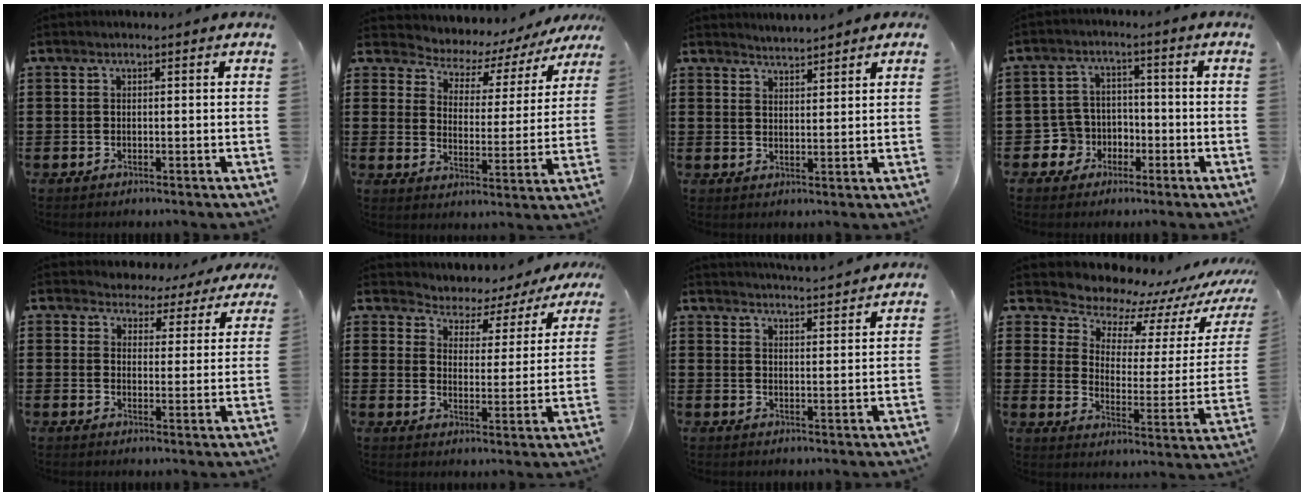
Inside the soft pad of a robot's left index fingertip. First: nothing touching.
{"total": 3.4, "force": [3.2, 1.1, 0.3], "torque": [-0.033, -0.031, 0.043]}
{"total": 2.6, "force": [2.6, -0.1, 0.0], "torque": [-0.008, -0.004, 0.050]}
{"total": 5.3, "force": [-2.0, 4.7, 1.5], "torque": [-0.046, 0.013, -0.039]}
{"total": 4.3, "force": [4.0, 1.4, 0.0], "torque": [-0.024, -0.019, 0.070]}
{"total": 3.5, "force": [3.4, 0.5, -0.4], "torque": [-0.019, -0.031, 0.051]}
{"total": 3.8, "force": [3.8, -0.6, 0.0], "torque": [-0.006, -0.029, 0.065]}
{"total": 6.6, "force": [6.2, 2.2, 0.4], "torque": [-0.036, -0.059, 0.104]}